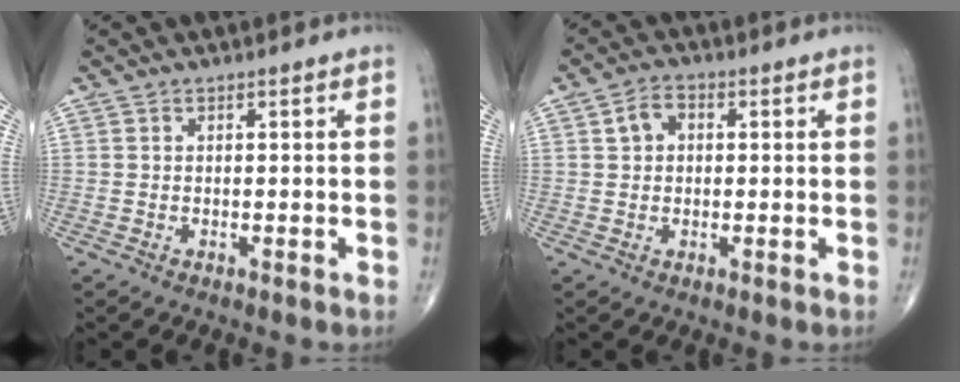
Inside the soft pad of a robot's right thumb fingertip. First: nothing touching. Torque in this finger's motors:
{"motor_torque": [-0.23, -0.17, 0.10, -0.12, -0.07]}